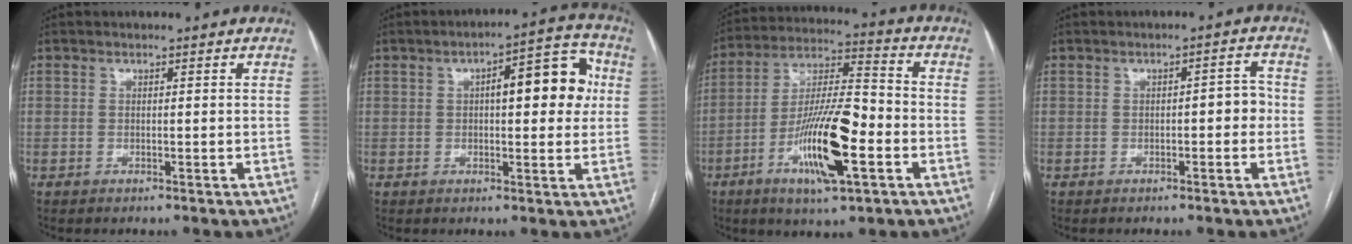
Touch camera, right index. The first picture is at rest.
{"total": 10.4, "force": [1.7, 3.3, 9.7], "torque": [-0.127, 0.031, 0.021]}
{"total": 15.8, "force": [-5.6, 2.9, 14.5], "torque": [-0.276, -0.005, -0.096]}
{"total": 3.1, "force": [-0.5, 1.2, 2.9], "torque": [-0.031, 0.015, -0.007]}